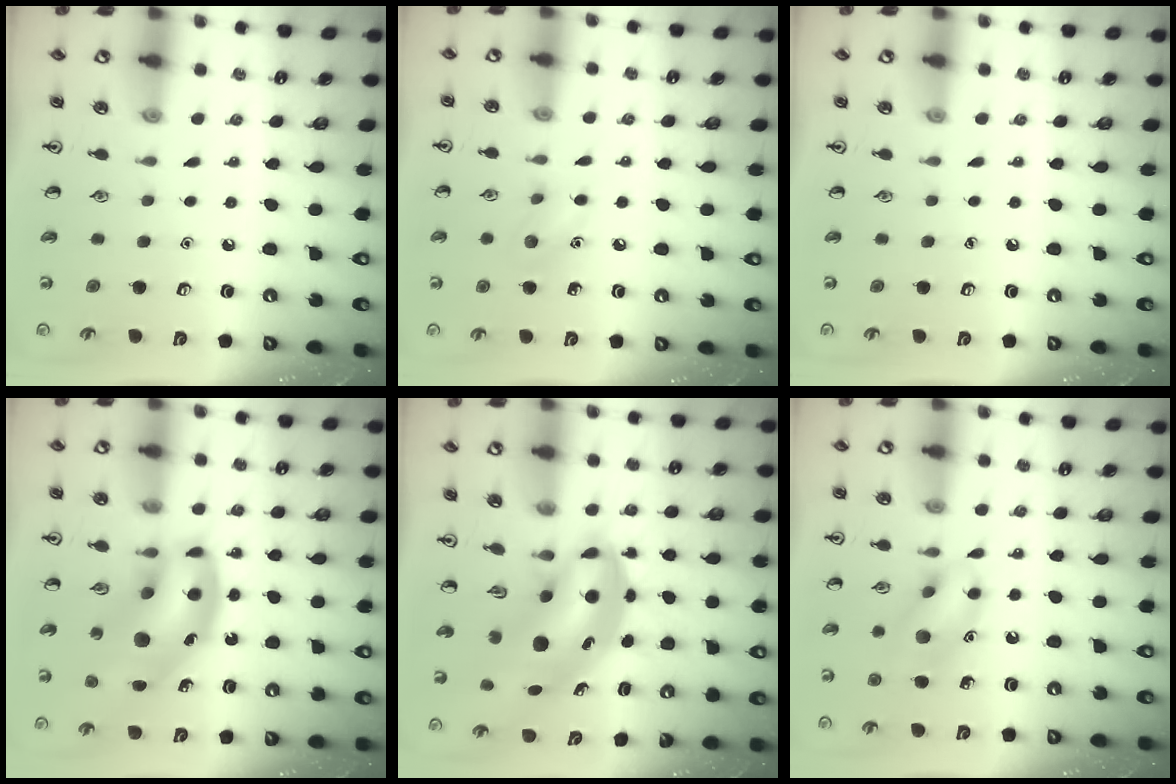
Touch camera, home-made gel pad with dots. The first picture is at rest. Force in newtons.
{"total": 7.8, "press": 7.5, "slide": 1.9}
{"total": 0.0}
{"total": 15.8, "press": 15.2, "slide": 4.3}
{"total": 8.1, "press": 7.7, "slide": 2.4}
{"total": 11.6, "press": 11.6, "slide": 0.6}